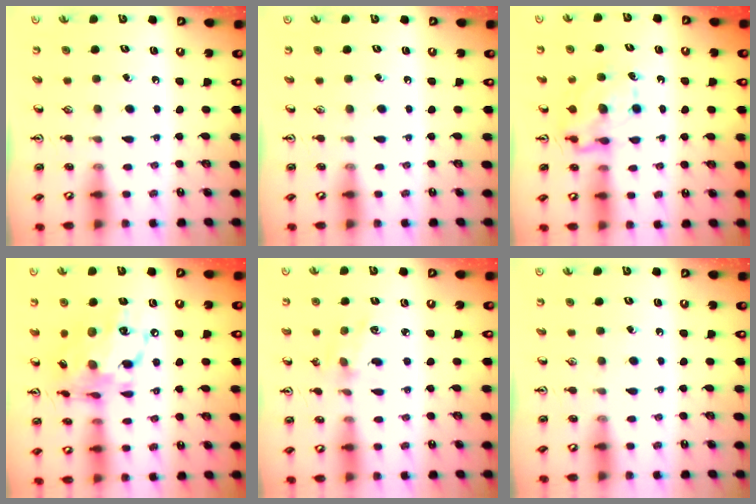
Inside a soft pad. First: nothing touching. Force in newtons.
{"total": 0.0}
{"total": 7.2, "press": 7.1, "slide": 0.8}
{"total": 16.0, "press": 15.9, "slide": 1.7}
{"total": 1.8, "press": 1.8, "slide": 0.3}
{"total": 0.0}